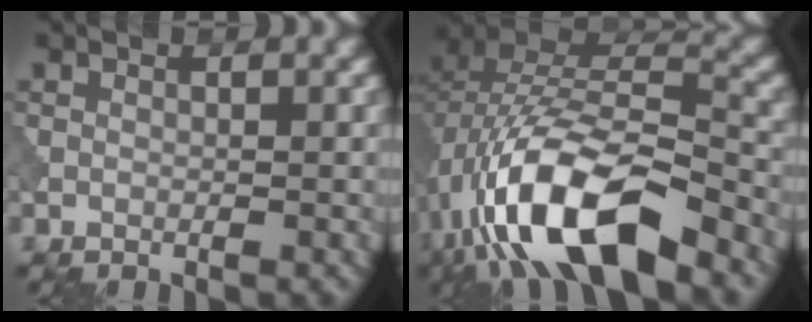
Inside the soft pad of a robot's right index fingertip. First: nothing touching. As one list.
[{"total": 14.1, "force": [-6.9, 6.1, 10.7], "torque": [-0.202, 0.004, -0.128]}]